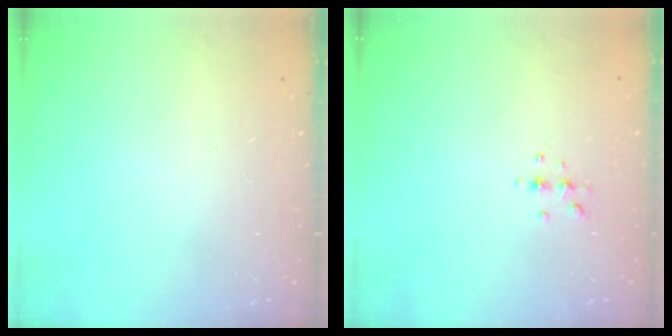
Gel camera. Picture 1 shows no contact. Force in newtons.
{"total": 4.4, "press": 4.3, "slide": 0.6}